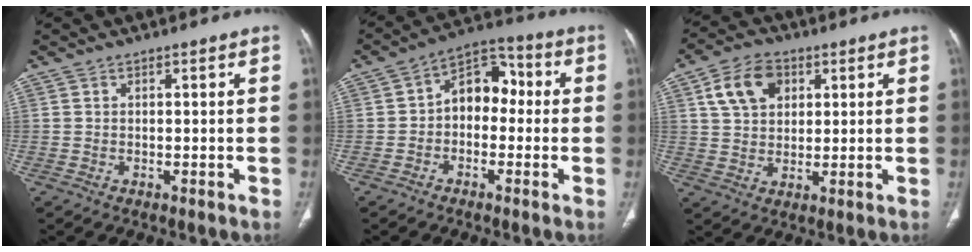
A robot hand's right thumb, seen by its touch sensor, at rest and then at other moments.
{"total": 9.1, "force": [-0.3, 6.4, 6.4], "torque": [-0.062, 0.039, -0.024]}
{"total": 9.4, "force": [3.6, 6.6, 5.6], "torque": [-0.083, -0.002, 0.063]}